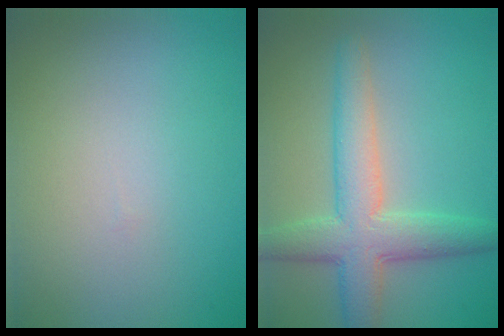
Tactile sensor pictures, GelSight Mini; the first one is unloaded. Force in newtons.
{"total": 6.0, "press": 6.0, "slide": 0.4}